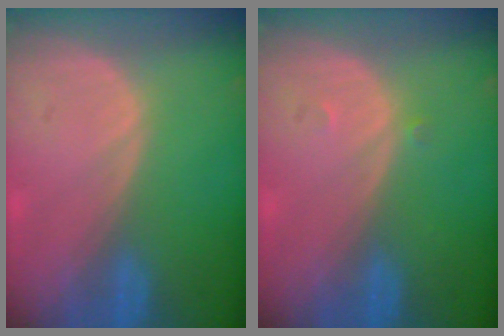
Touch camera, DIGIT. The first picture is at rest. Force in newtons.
{"total": 0.7, "press": 0.5, "slide": 0.5}